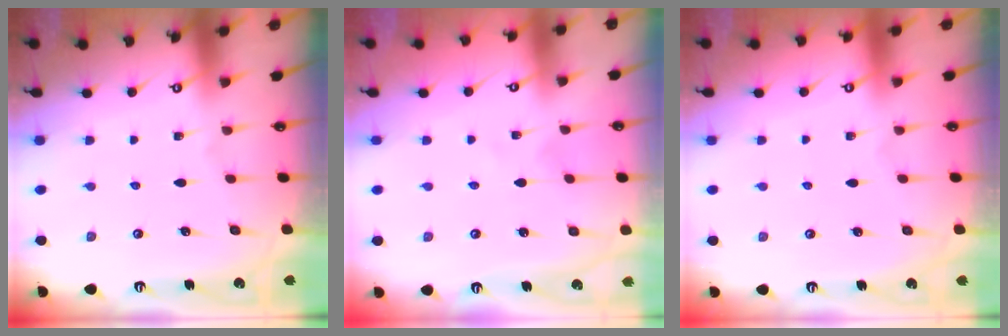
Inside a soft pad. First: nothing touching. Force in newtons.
{"total": 1.3, "press": 1.3, "slide": 0.2}
{"total": 0.0}